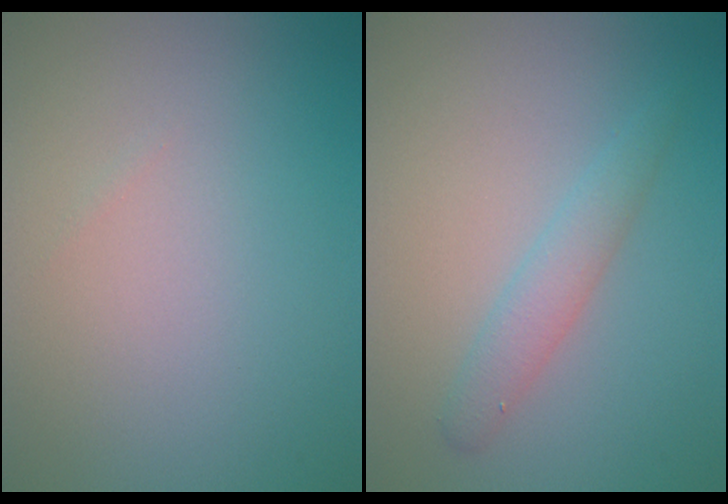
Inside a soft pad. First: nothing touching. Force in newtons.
{"total": 2.1, "press": 2.1, "slide": 0.2}